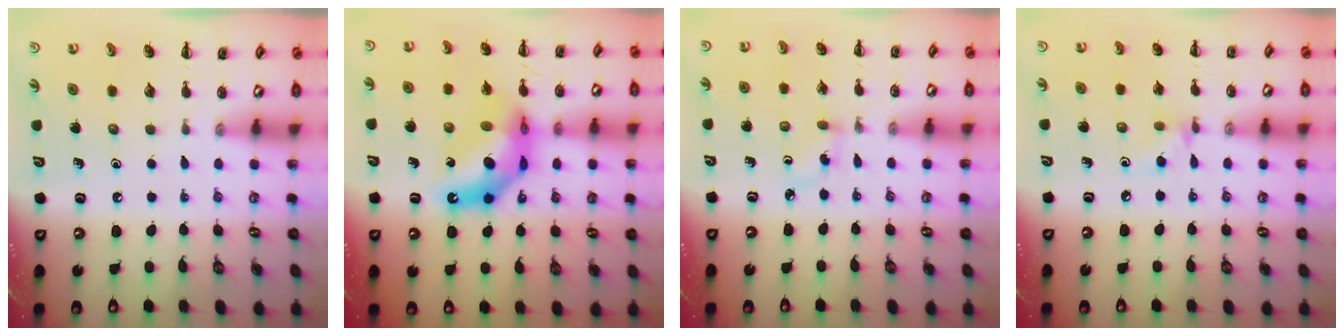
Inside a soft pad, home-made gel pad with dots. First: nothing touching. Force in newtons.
{"total": 13.0, "press": 12.5, "slide": 3.8}
{"total": 2.9, "press": 2.7, "slide": 1.1}
{"total": 4.4, "press": 4.2, "slide": 1.2}